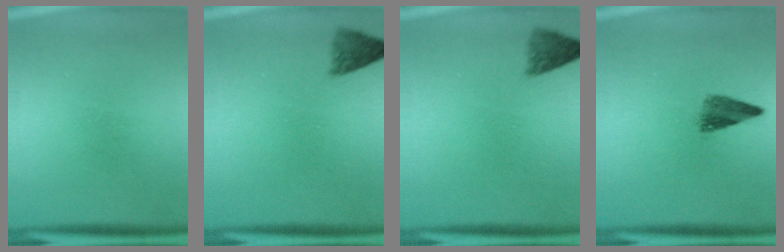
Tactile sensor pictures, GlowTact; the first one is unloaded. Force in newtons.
{"total": 2.8}
{"total": 2.8}
{"total": 3.5}